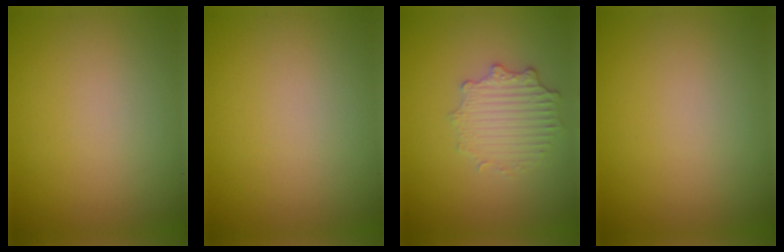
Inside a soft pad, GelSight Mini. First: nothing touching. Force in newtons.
{"total": 0.0}
{"total": 2.8, "press": 2.5, "slide": 1.4}
{"total": 0.0}